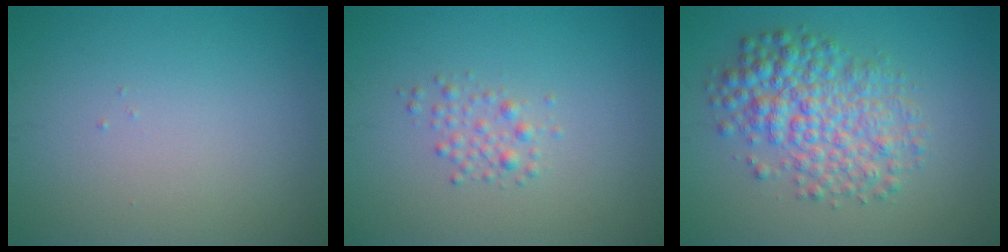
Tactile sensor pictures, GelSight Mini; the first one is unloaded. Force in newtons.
{"total": 1.5, "press": 1.5, "slide": 0.0}
{"total": 5.9, "press": 5.9, "slide": 0.1}